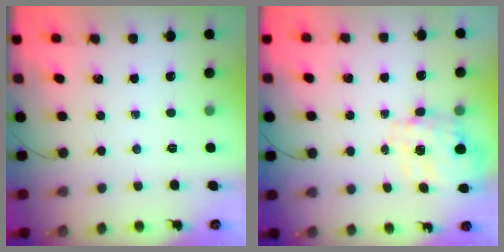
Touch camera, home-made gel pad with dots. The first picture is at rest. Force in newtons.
{"total": 2.8, "press": 2.6, "slide": 1.0}